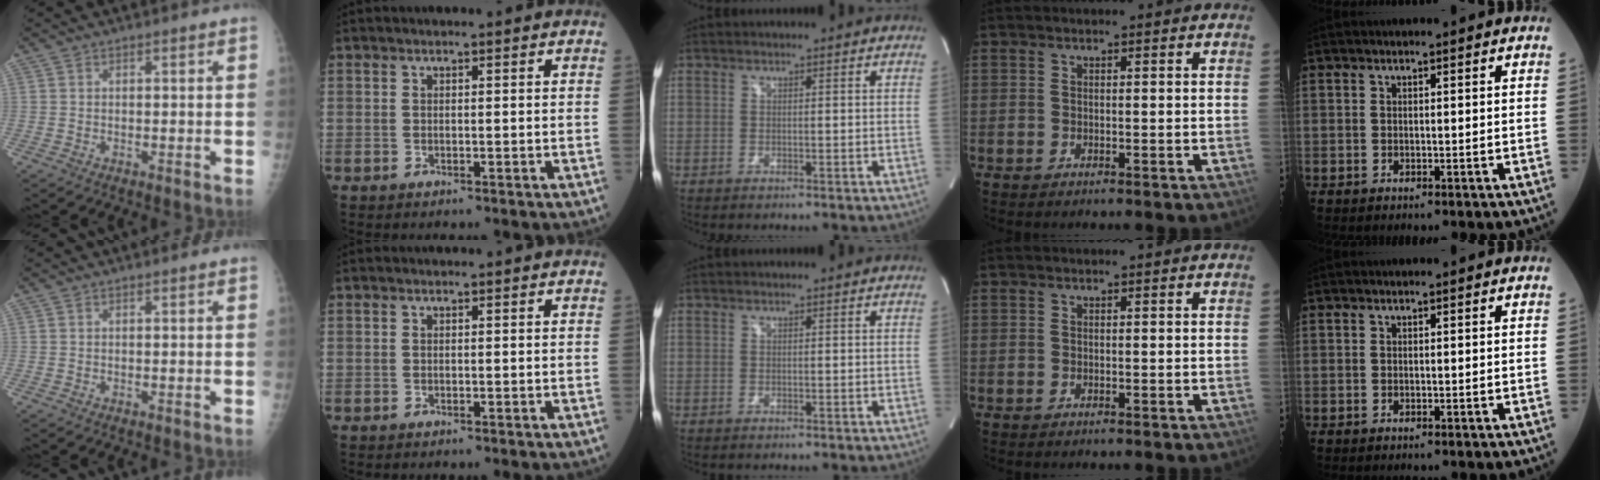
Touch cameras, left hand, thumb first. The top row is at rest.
{}